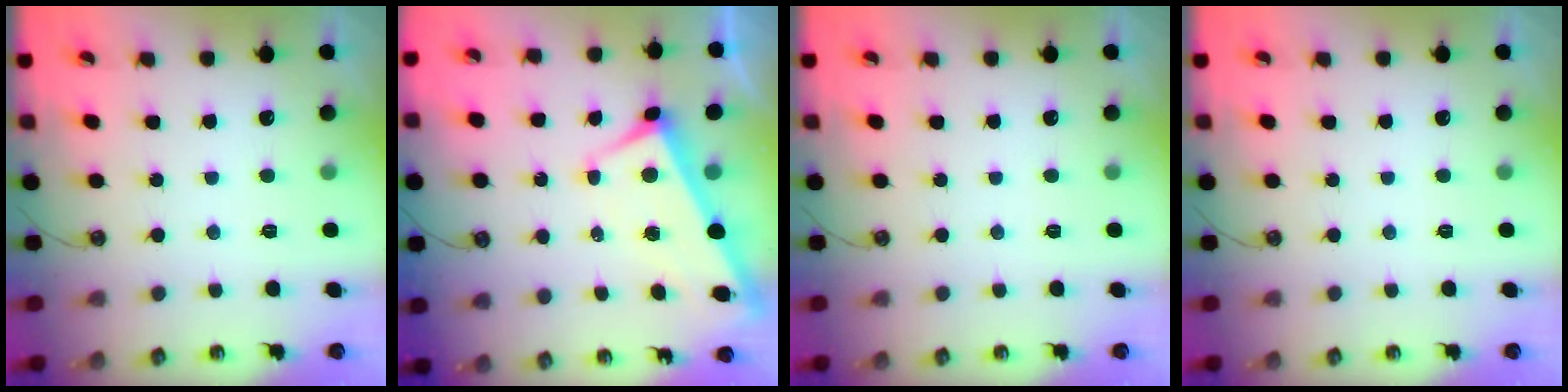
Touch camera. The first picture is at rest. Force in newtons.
{"total": 2.9, "press": 2.8, "slide": 0.9}
{"total": 0.0}
{"total": 0.0}